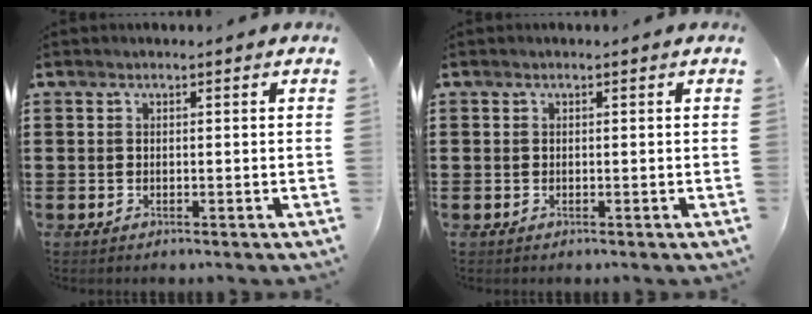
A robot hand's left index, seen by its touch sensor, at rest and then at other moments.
{"total": 0.0}